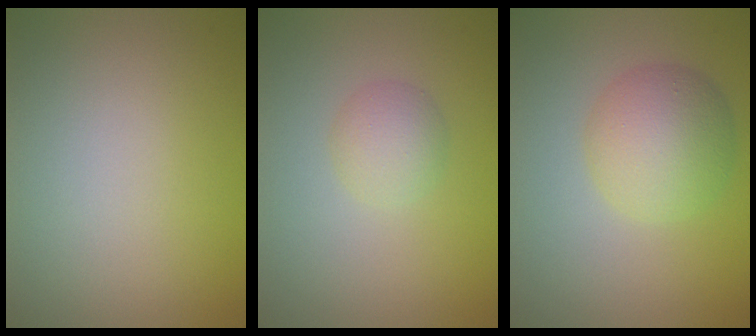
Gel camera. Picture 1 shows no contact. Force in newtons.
{"total": 2.1, "press": 2.1, "slide": 0.1}
{"total": 4.9, "press": 4.9, "slide": 0.1}